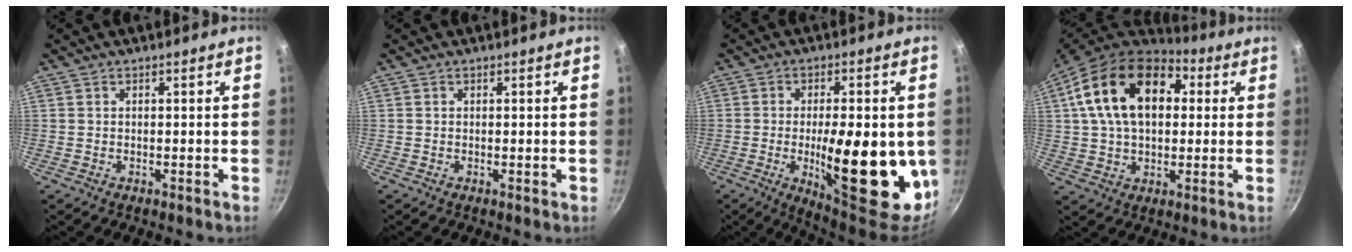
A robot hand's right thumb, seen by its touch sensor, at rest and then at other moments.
{"total": 0.0}
{"total": 21.3, "force": [-3.1, 7.5, 19.7], "torque": [-0.260, -0.009, -0.035]}
{"total": 20.3, "force": [5.1, 13.0, 14.7], "torque": [-0.229, 0.017, 0.071]}